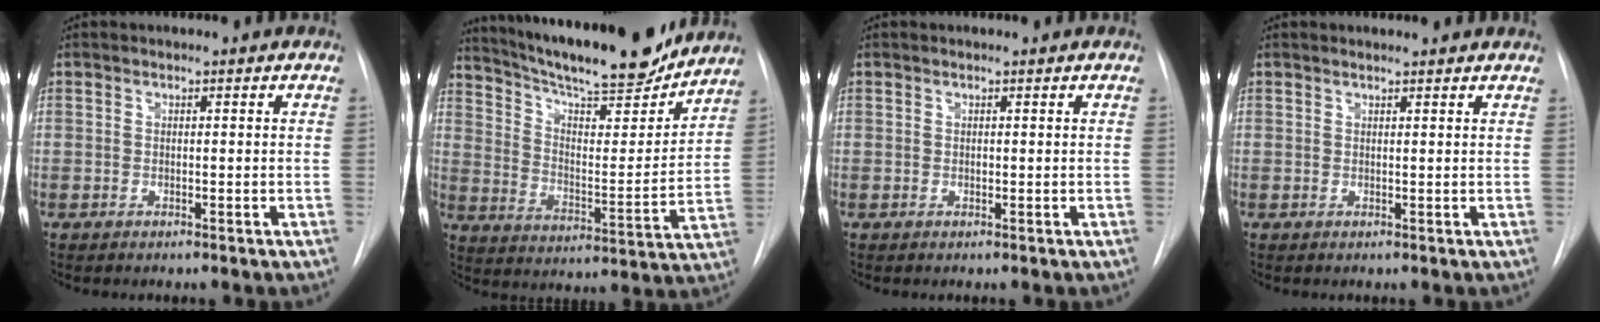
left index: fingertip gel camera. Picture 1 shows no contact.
{"total": 21.4, "force": [18.9, 3.1, 9.4], "torque": [-0.162, -0.013, 0.283]}
{"total": 0.0}
{"total": 3.0, "force": [2.9, 0.2, 0.7], "torque": [-0.014, 0.011, 0.030]}